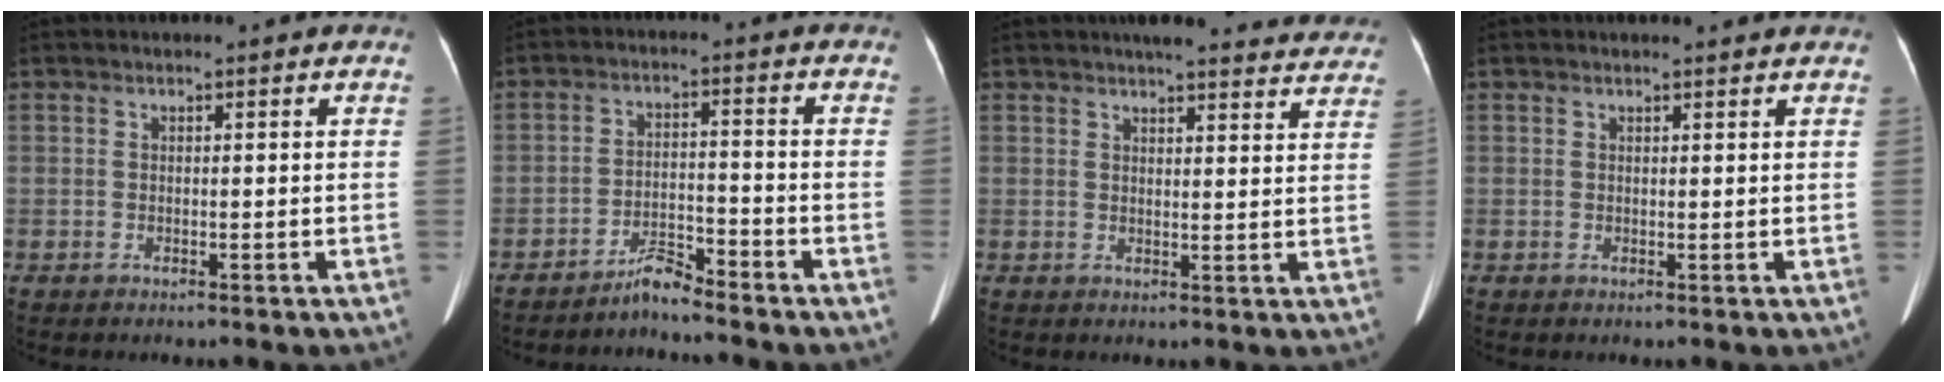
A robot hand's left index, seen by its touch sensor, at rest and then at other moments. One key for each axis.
{"total": 3.9, "fx": -3.8, "fy": -0.3, "fz": 0.8, "tx": -0.013, "ty": -0.014, "tz": -0.071}
{"total": 18.3, "fx": 17.0, "fy": 3.2, "fz": 5.9, "tx": -0.056, "ty": -0.012, "tz": 0.189}
{"total": 1.7, "fx": 1.7, "fy": 0.1, "fz": 0.4, "tx": -0.008, "ty": 0.003, "tz": 0.019}